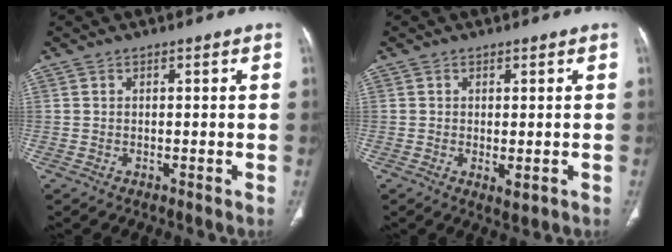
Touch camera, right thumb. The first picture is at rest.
{"total": 2.2, "force": [-0.5, 1.0, 2.0], "torque": [-0.033, -0.007, 0.000]}